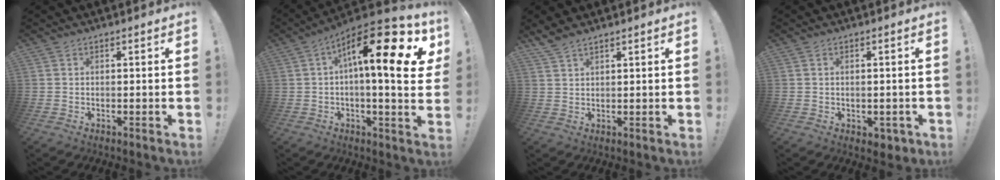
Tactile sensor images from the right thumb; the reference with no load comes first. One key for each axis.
{"total": 18.7, "fx": 5.9, "fy": 4.8, "fz": 17.1, "tx": -0.264, "ty": -0.032, "tz": 0.086}
{"total": 3.2, "fx": 2.7, "fy": 0.6, "fz": 1.7, "tx": -0.044, "ty": -0.008, "tz": 0.053}
{"total": 2.4, "fx": -0.4, "fy": 1.7, "fz": 1.7, "tx": -0.022, "ty": 0.006, "tz": -0.004}